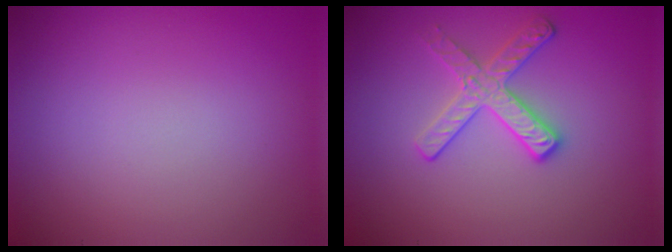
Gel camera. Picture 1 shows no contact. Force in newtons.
{"total": 2.8, "press": 2.7, "slide": 0.5}